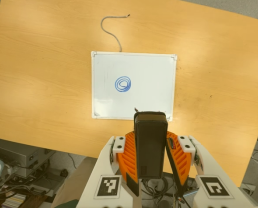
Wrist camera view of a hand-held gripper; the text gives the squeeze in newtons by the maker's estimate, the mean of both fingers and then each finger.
{"total": 6.3, "left": 5.1, "right": 7.5}